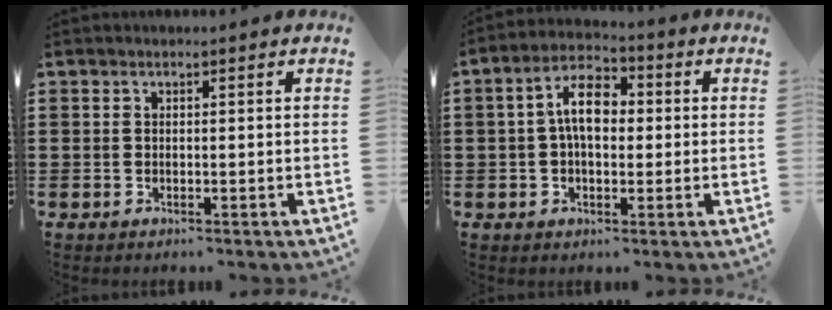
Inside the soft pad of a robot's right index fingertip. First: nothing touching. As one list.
[{"total": 7.4, "force": [0.5, 3.9, 6.2], "torque": [-0.121, 0.012, 0.004]}]